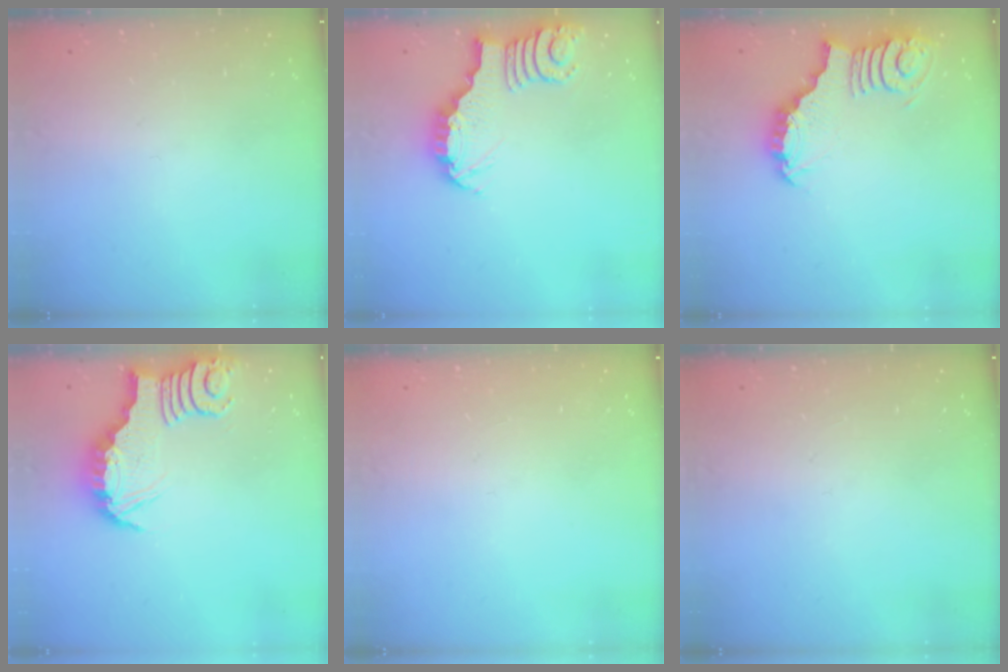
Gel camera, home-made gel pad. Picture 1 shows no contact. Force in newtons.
{"total": 3.5, "press": 3.4, "slide": 0.4}
{"total": 3.5, "press": 3.5, "slide": 0.7}
{"total": 3.4, "press": 3.4, "slide": 0.1}
{"total": 0.0}
{"total": 0.0}